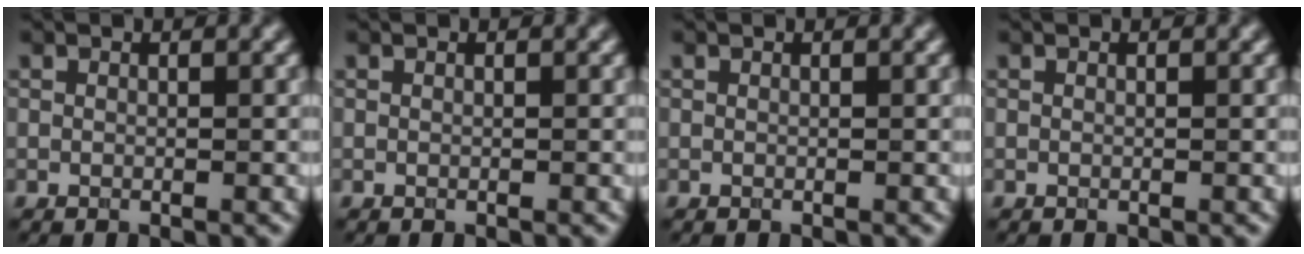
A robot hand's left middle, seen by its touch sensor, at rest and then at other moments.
{"total": 0.0}
{"total": 0.0}
{"total": 0.0}